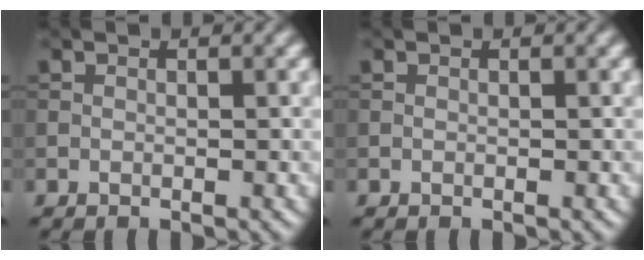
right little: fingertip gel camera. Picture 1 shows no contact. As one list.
[{"total": 0.0}]